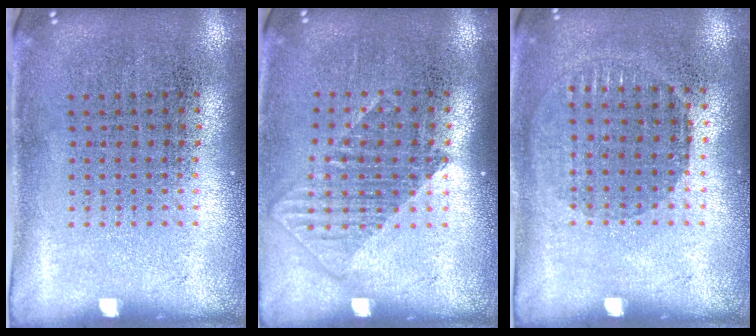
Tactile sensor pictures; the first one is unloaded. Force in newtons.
{"total": 1.3, "press": 1.0, "slide": 0.7}
{"total": 1.0, "press": 0.9, "slide": 0.4}